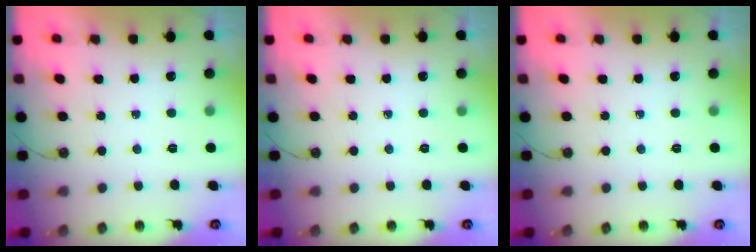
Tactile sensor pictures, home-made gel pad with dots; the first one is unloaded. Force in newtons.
{"total": 0.0}
{"total": 0.0}